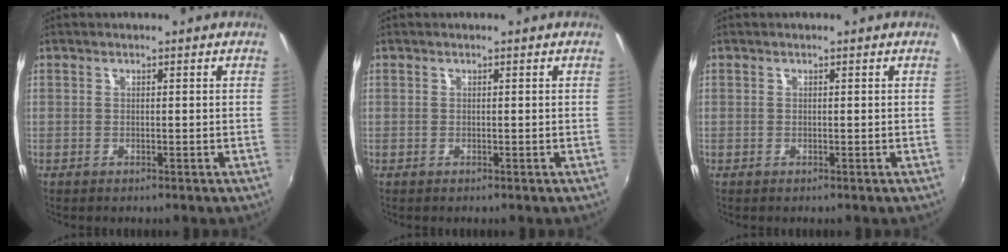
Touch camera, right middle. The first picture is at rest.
{"total": 0.0}
{"total": 0.0}